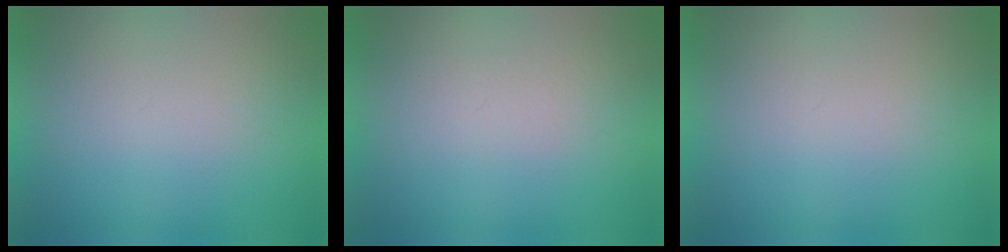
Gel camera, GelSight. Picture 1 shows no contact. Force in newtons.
{"total": 1.4}
{"total": 1.1}